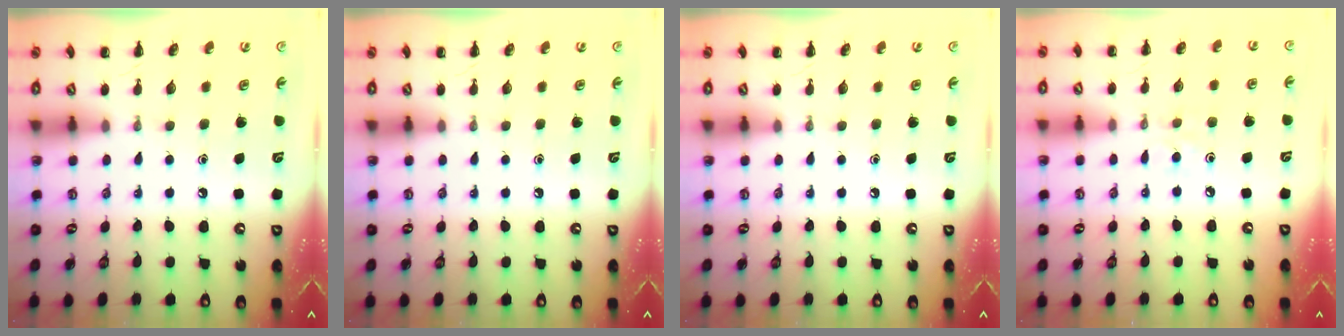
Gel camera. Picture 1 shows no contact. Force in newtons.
{"total": 0.0}
{"total": 0.0}
{"total": 4.7, "press": 4.3, "slide": 1.7}